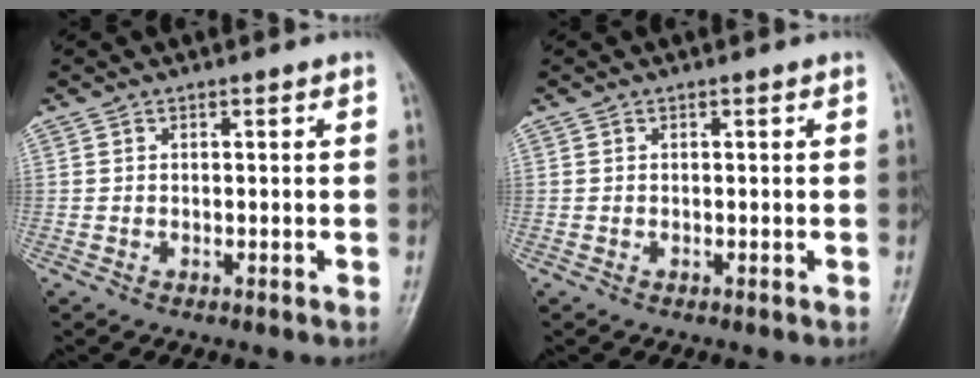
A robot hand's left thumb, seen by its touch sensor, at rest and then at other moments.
{"total": 0.0}